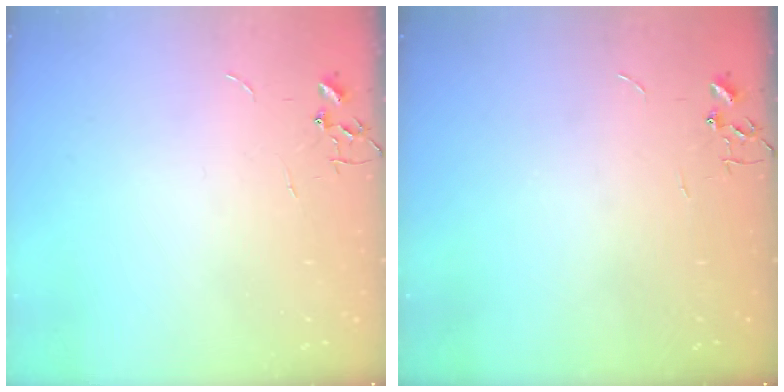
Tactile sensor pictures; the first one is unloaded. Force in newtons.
{"total": 0.0}